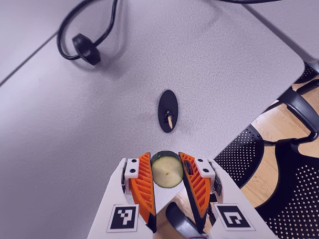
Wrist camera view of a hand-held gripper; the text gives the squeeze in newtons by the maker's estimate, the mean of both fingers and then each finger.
{"total": 8.1, "left": 8.0, "right": 8.1}